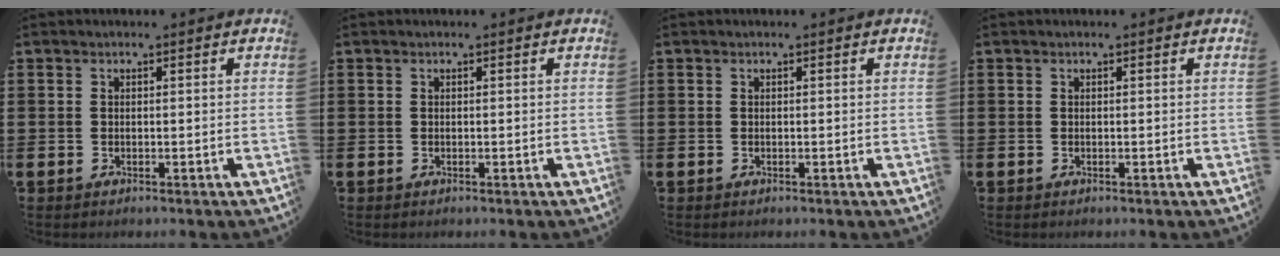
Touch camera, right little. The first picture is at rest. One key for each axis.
{"total": 0.0}
{"total": 0.0}
{"total": 0.0}